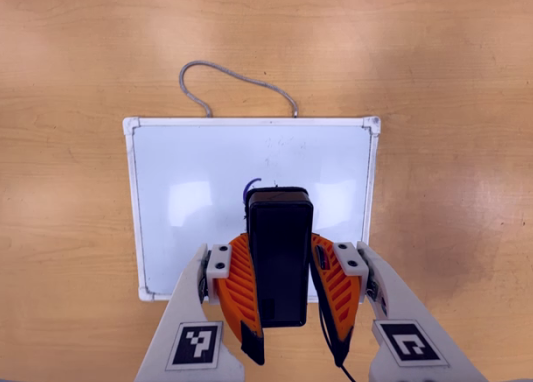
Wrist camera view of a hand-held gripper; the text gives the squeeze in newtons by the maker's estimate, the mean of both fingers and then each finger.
{"total": 6.2, "left": 5.2, "right": 7.1}